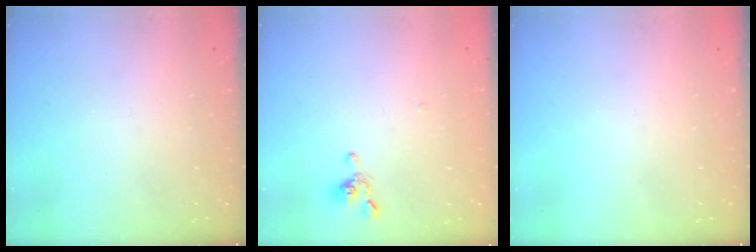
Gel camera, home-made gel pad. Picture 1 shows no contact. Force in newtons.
{"total": 1.5, "press": 1.3, "slide": 0.7}
{"total": 0.0}